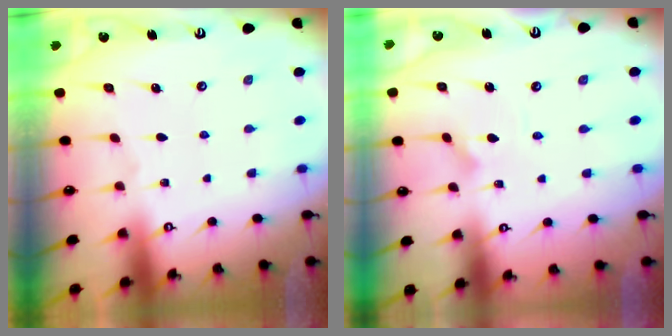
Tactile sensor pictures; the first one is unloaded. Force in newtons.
{"total": 2.4, "press": 2.4, "slide": 0.2}